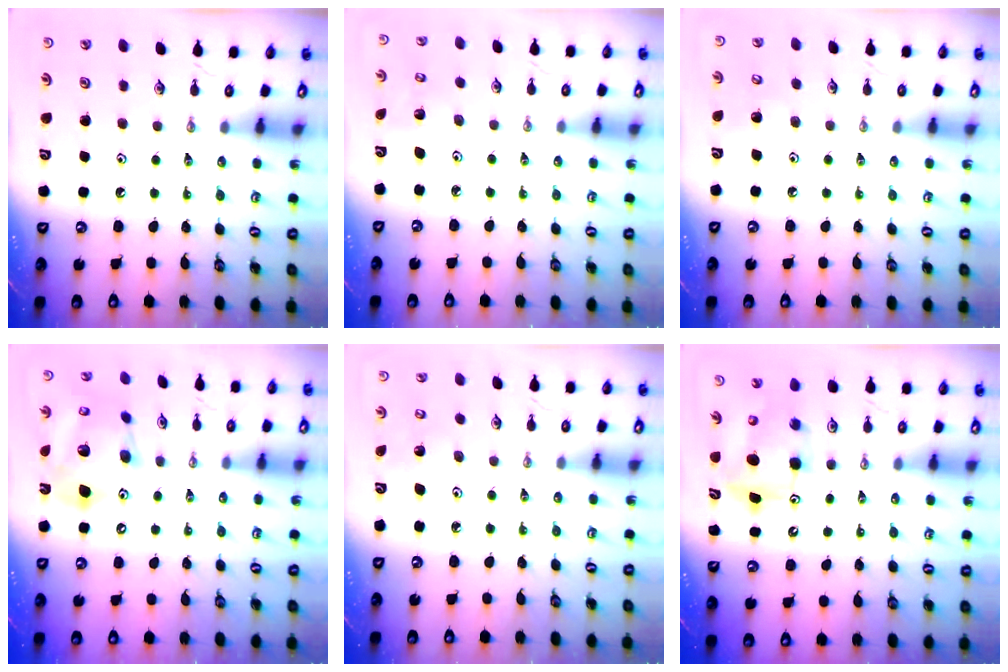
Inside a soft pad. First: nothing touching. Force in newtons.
{"total": 2.2, "press": 2.2, "slide": 0.2}
{"total": 6.0, "press": 6.0, "slide": 0.5}
{"total": 17.9, "press": 17.7, "slide": 3.0}
{"total": 3.3, "press": 3.3, "slide": 0.3}
{"total": 7.0, "press": 6.8, "slide": 1.6}